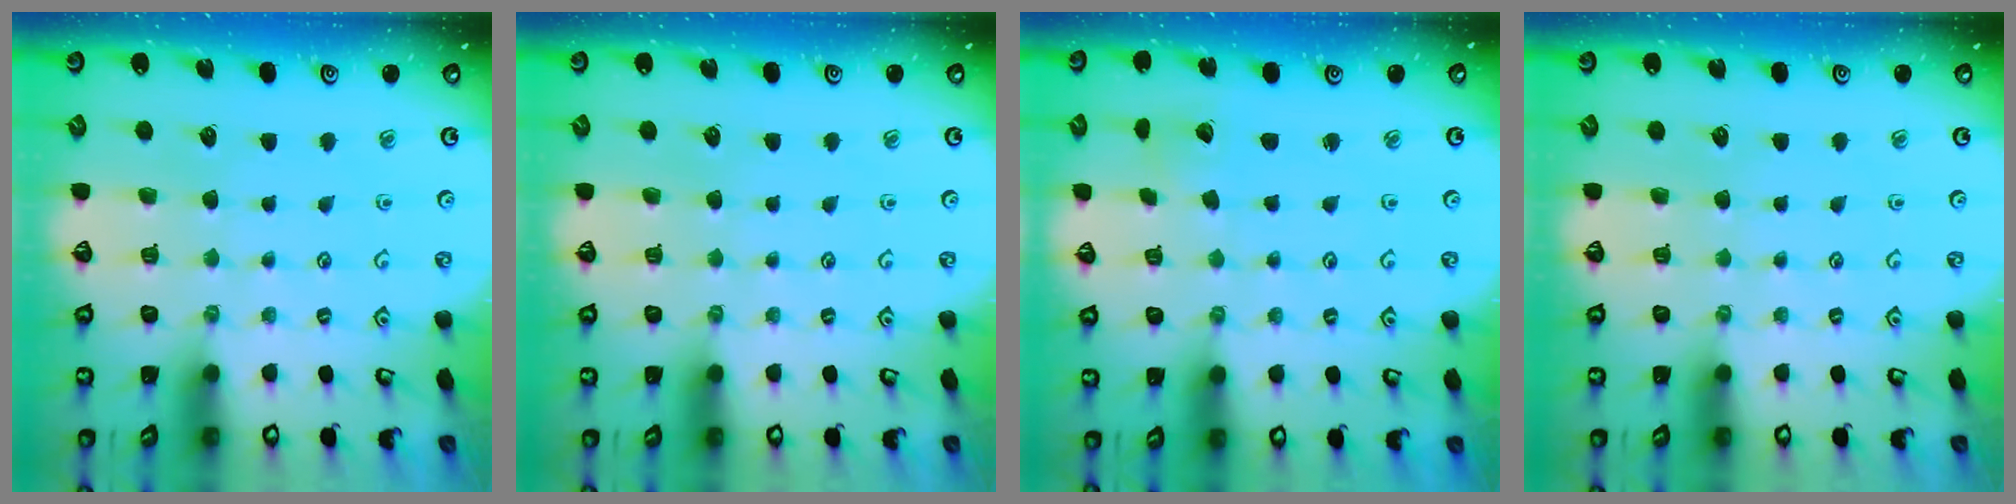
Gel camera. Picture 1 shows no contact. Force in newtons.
{"total": 0.0}
{"total": 2.5, "press": 2.5, "slide": 0.2}
{"total": 0.0}